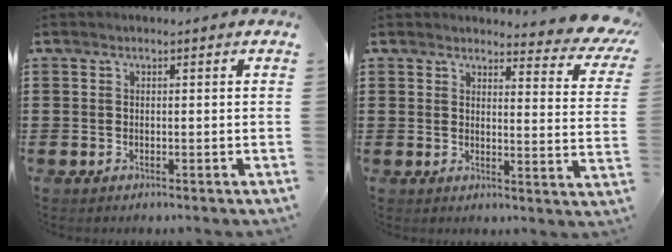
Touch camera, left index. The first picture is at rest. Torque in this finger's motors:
{"motor_torque": [2.14, 0.00, 0.36, 0.04]}